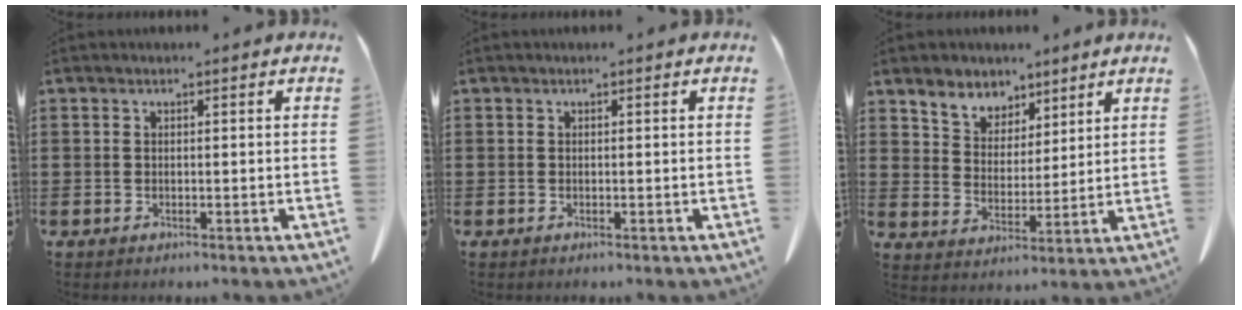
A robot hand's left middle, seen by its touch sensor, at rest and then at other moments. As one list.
[{"total": 0.0}, {"total": 5.3, "force": [4.5, 2.8, 0.0], "torque": [-0.029, -0.015, 0.083]}]